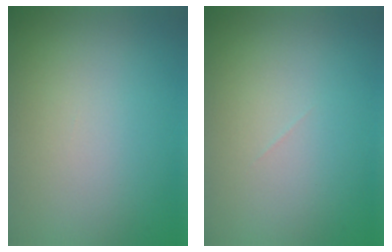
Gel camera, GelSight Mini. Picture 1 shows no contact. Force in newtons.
{"total": 0.0}